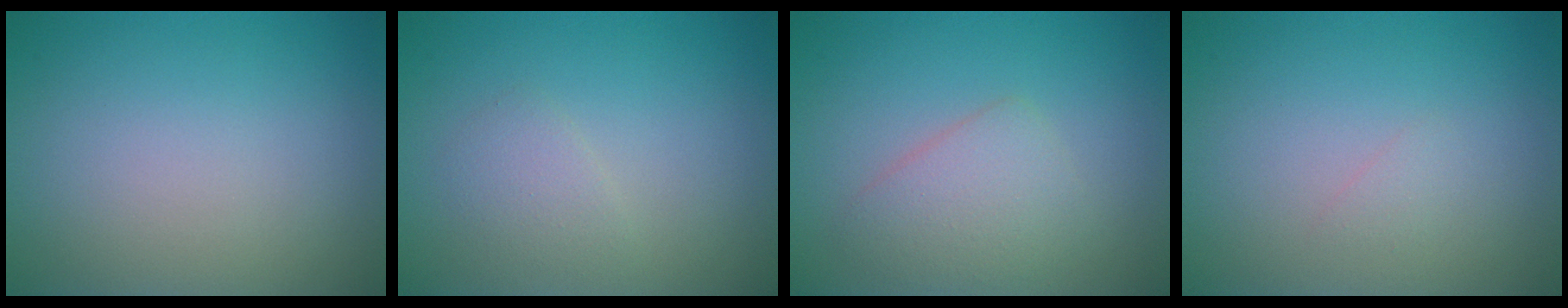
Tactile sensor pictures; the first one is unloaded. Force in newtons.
{"total": 1.5, "press": 1.4, "slide": 0.1}
{"total": 2.9, "press": 2.9, "slide": 0.0}
{"total": 0.6, "press": 0.6, "slide": 0.0}